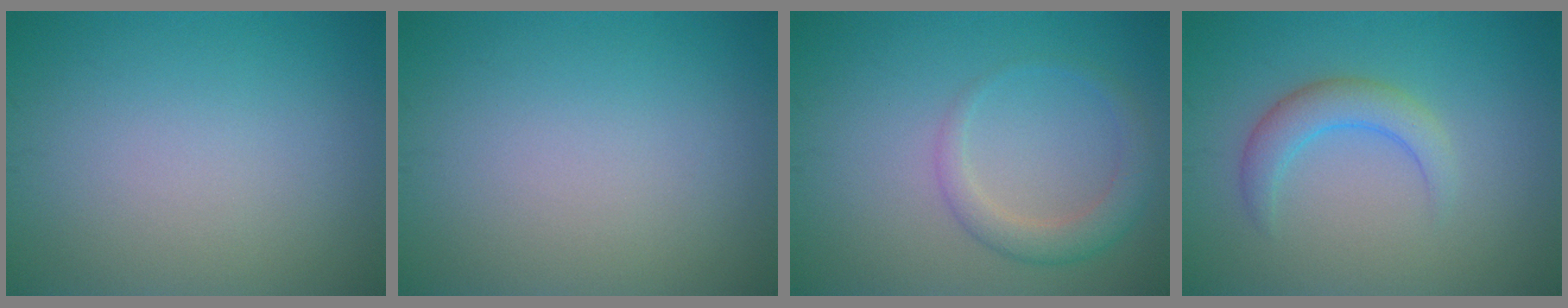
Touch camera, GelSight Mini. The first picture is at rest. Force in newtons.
{"total": 0.0}
{"total": 2.8, "press": 2.8, "slide": 0.2}
{"total": 2.9, "press": 2.9, "slide": 0.2}